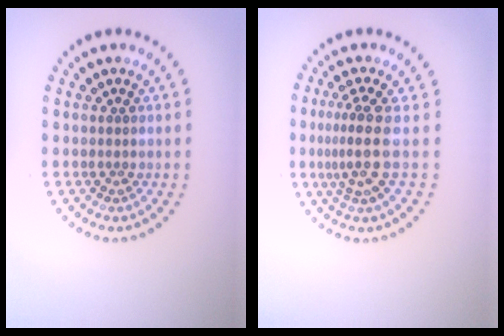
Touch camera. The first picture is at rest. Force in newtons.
{"total": 3.4, "press": 2.5, "slide": 2.3}